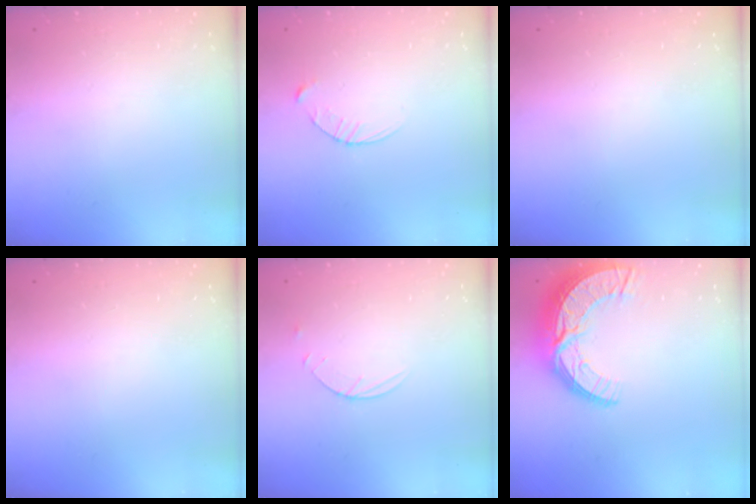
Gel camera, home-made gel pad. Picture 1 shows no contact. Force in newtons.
{"total": 4.0, "press": 4.0, "slide": 0.5}
{"total": 0.0}
{"total": 0.0}
{"total": 3.6, "press": 3.6, "slide": 0.5}
{"total": 15.2, "press": 15.2, "slide": 1.0}